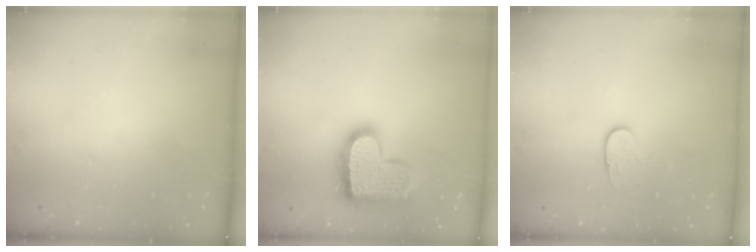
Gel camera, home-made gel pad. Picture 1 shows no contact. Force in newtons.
{"total": 18.1, "press": 18.1, "slide": 1.1}
{"total": 7.9, "press": 7.8, "slide": 0.6}